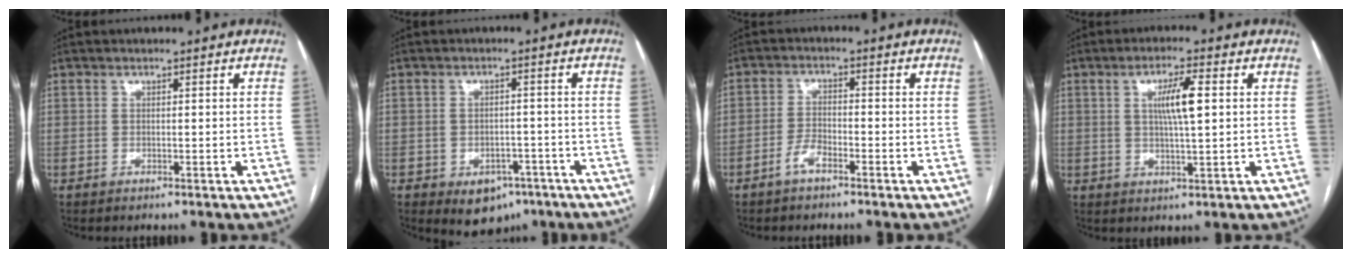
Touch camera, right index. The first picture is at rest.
{"total": 6.2, "force": [-3.6, 4.2, 2.9], "torque": [-0.029, 0.005, -0.041]}
{"total": 3.1, "force": [-2.2, 0.9, 2.0], "torque": [-0.039, 0.004, -0.045]}
{"total": 6.0, "force": [1.3, 0.6, 5.8], "torque": [-0.106, 0.002, 0.024]}